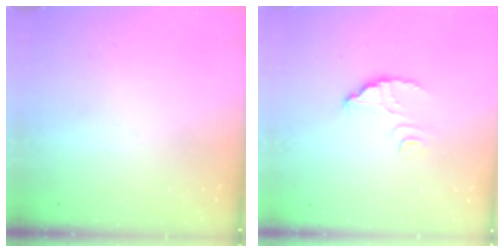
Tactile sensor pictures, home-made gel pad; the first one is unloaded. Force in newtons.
{"total": 3.8, "press": 3.8, "slide": 0.2}